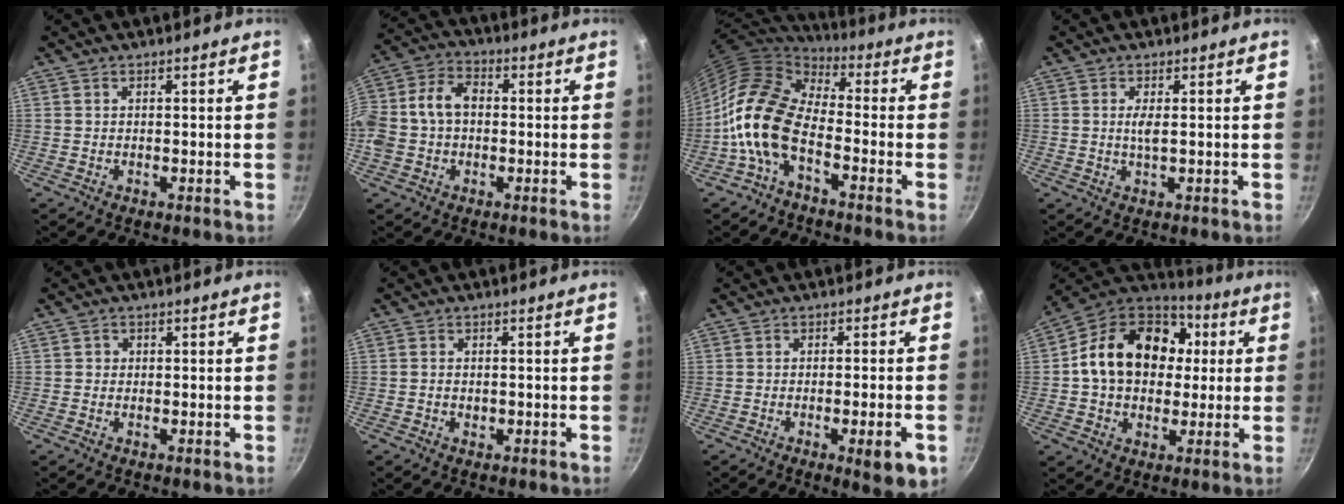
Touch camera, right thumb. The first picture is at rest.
{"total": 11.9, "force": [-0.2, 8.6, 8.2], "torque": [-0.153, 0.037, -0.020]}
{"total": 13.9, "force": [-4.8, 7.8, 10.5], "torque": [-0.184, 0.044, -0.114]}
{"total": 2.1, "force": [0.3, 0.4, 2.0], "torque": [-0.045, -0.004, 0.008]}
{"total": 0.9, "force": [0.0, 0.9, 0.2], "torque": [0.003, 0.000, -0.002]}
{"total": 1.4, "force": [-0.3, 1.0, 0.9], "torque": [-0.015, 0.002, -0.006]}
{"total": 7.4, "force": [-2.8, 1.6, 6.6], "torque": [-0.082, 0.002, -0.034]}
{"total": 21.4, "force": [3.0, 16.1, 13.8], "torque": [-0.212, 0.030, 0.038]}